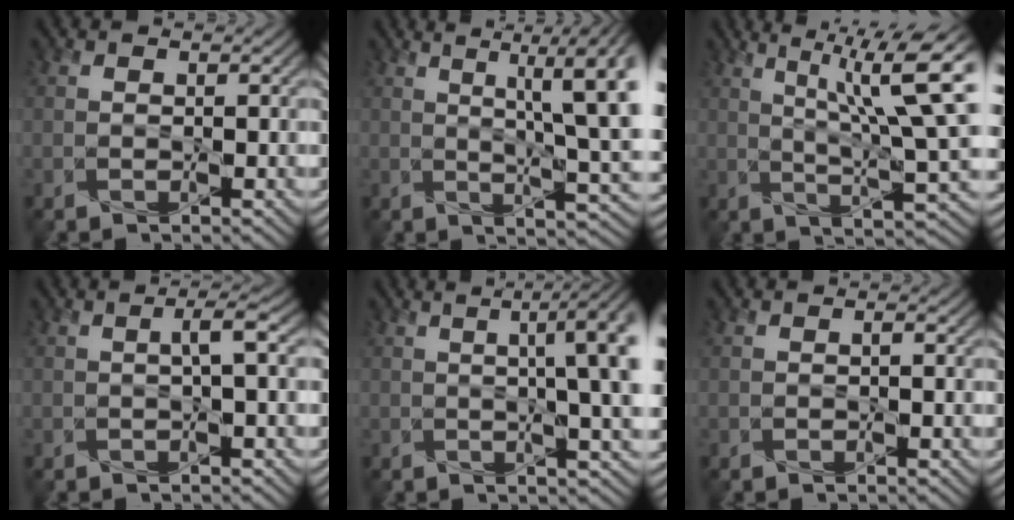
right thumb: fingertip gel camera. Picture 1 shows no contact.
{"total": 12.0, "force": [3.8, 3.5, 10.9], "torque": [-0.147, 0.026, 0.047]}
{"total": 11.9, "force": [4.1, 2.4, 10.9], "torque": [-0.179, 0.008, 0.066]}
{"total": 2.1, "force": [-0.3, 0.0, 2.0], "torque": [-0.035, 0.011, -0.008]}
{"total": 8.4, "force": [1.5, 2.0, 8.0], "torque": [-0.085, 0.021, 0.009]}
{"total": 0.7, "force": [-0.3, 0.2, 0.5], "torque": [-0.009, 0.001, -0.006]}